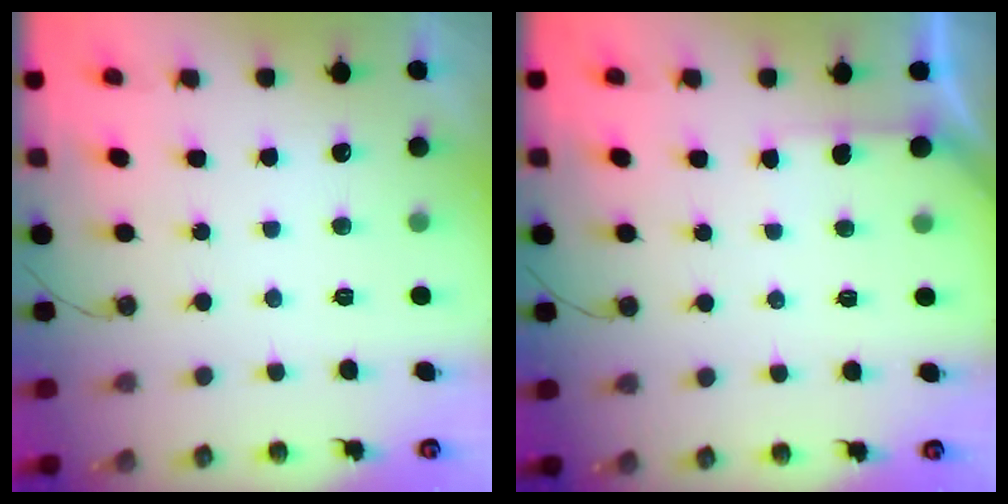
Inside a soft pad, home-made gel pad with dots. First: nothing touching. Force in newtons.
{"total": 2.9, "press": 2.9, "slide": 0.3}